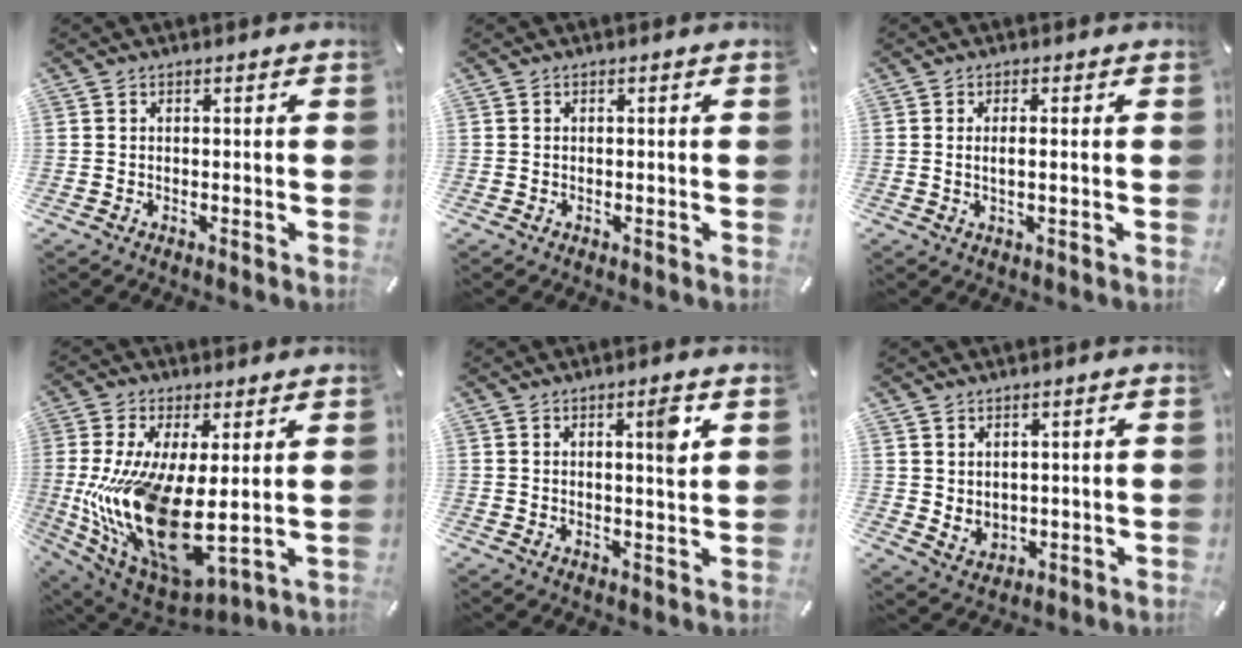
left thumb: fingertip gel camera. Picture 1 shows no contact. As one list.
[{"total": 0.0}, {"total": 2.7, "force": [0.1, 0.3, 2.7], "torque": [-0.051, -0.004, 0.002]}, {"total": 20.1, "force": [0.9, 9.0, 17.9], "torque": [-0.376, -0.042, 0.035]}, {"total": 5.3, "force": [2.2, 0.8, 4.7], "torque": [-0.066, -0.013, 0.029]}, {"total": 3.8, "force": [2.1, 3.1, 0.4], "torque": [-0.002, -0.016, 0.041]}]